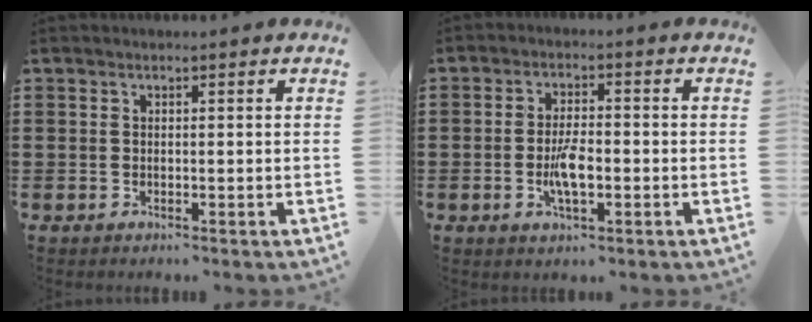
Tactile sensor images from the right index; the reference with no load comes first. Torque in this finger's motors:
{"motor_torque": [1.92, 0.22, 0.72, 0.19]}